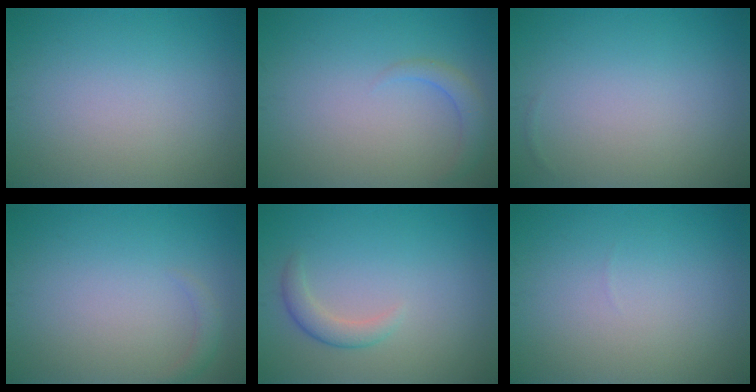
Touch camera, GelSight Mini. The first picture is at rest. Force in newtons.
{"total": 1.7, "press": 1.7, "slide": 0.3}
{"total": 0.0}
{"total": 0.9, "press": 0.9, "slide": 0.1}
{"total": 1.9, "press": 1.9, "slide": 0.2}
{"total": 0.0}